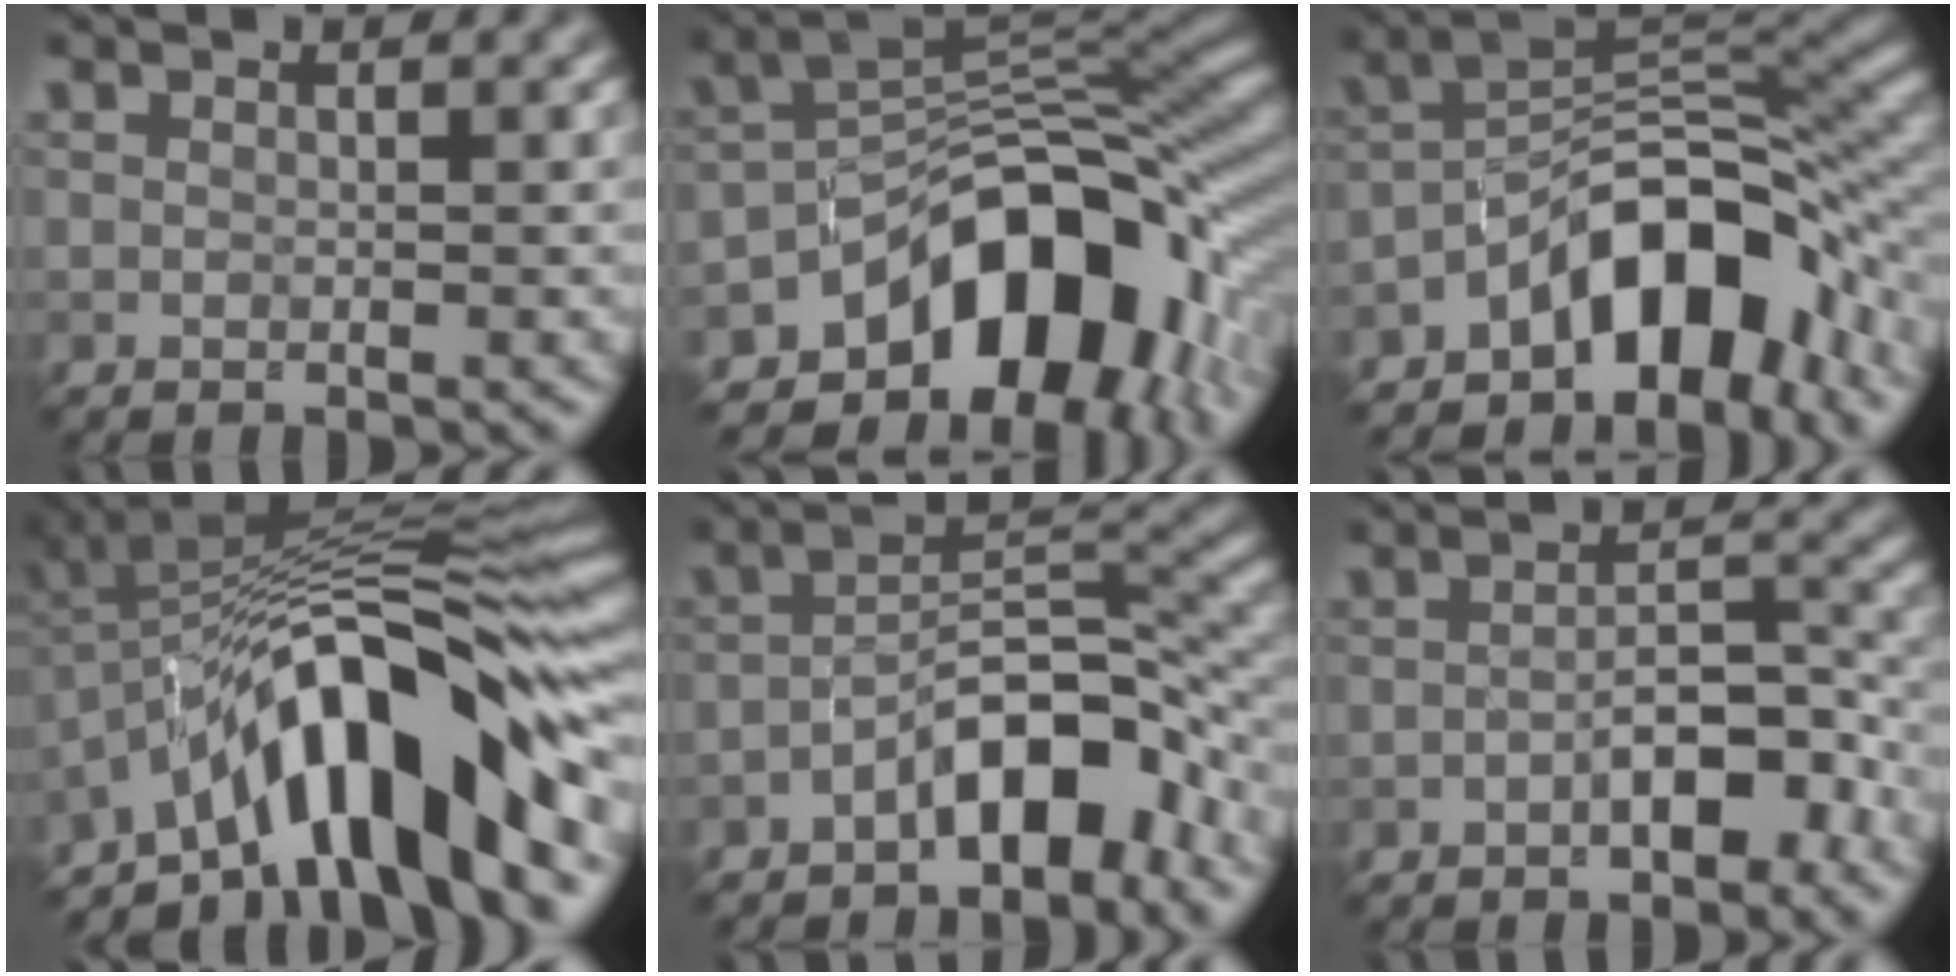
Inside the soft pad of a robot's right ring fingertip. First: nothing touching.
{"total": 12.7, "force": [-6.2, 7.6, 8.0], "torque": [-0.092, -0.004, -0.109]}
{"total": 9.7, "force": [-6.0, 4.1, 6.4], "torque": [-0.069, 0.017, -0.109]}
{"total": 13.4, "force": [-6.4, 4.1, 11.1], "torque": [-0.150, 0.018, -0.110]}
{"total": 7.0, "force": [-4.0, 2.7, 5.1], "torque": [-0.069, 0.019, -0.076]}
{"total": 4.0, "force": [-2.0, 1.6, 3.0], "torque": [-0.044, 0.014, -0.034]}